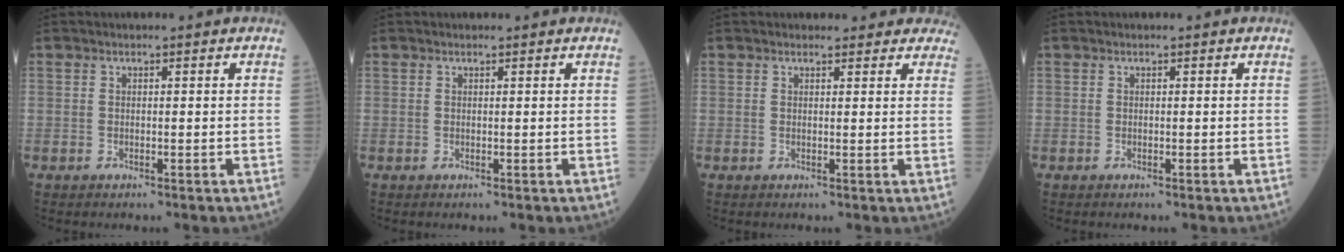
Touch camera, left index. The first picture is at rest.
{"total": 0.5, "force": [0.5, 0.1, 0.2], "torque": [-0.009, 0.002, 0.007]}
{"total": 7.5, "force": [6.9, 2.6, 1.1], "torque": [0.021, 0.002, 0.052]}
{"total": 0.0}